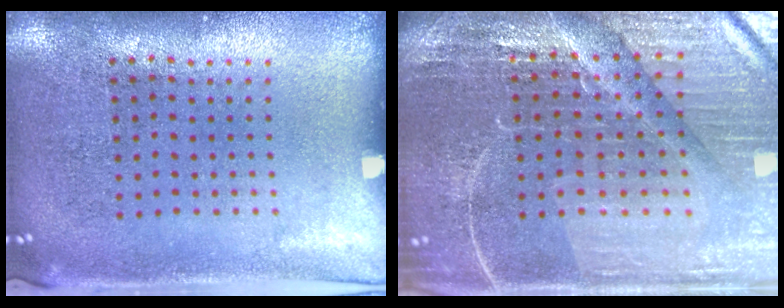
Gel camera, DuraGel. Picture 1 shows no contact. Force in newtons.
{"total": 4.5, "press": 4.4, "slide": 1.3}